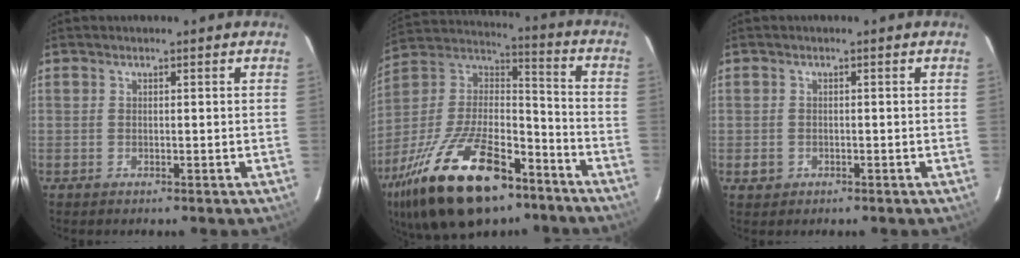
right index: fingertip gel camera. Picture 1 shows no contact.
{"total": 29.2, "force": [-18.1, 12.8, 19.1], "torque": [-0.376, -0.012, -0.292]}
{"total": 2.2, "force": [-0.8, 2.0, 0.4], "torque": [-0.009, 0.001, -0.009]}